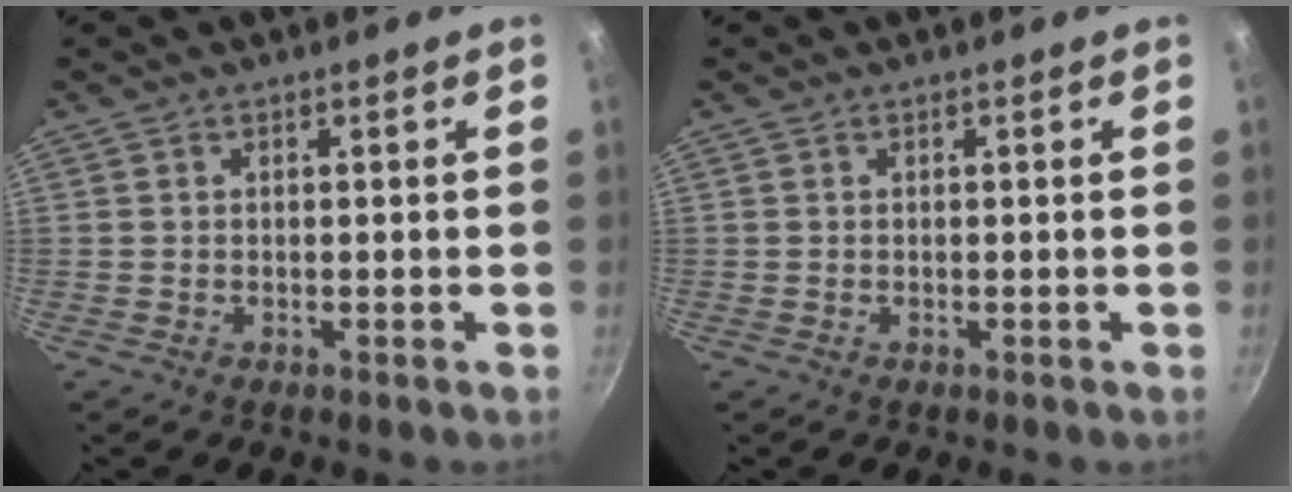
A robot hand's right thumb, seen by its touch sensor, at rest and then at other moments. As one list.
[{"total": 0.0}]